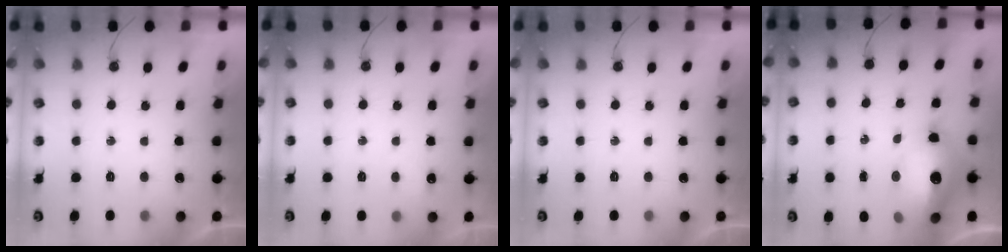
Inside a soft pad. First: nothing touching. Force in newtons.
{"total": 1.9, "press": 1.9, "slide": 0.3}
{"total": 0.0}
{"total": 18.0, "press": 17.4, "slide": 4.4}